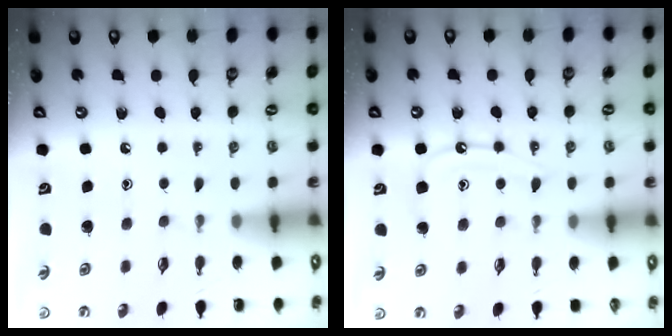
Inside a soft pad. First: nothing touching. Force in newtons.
{"total": 9.8, "press": 9.7, "slide": 1.0}